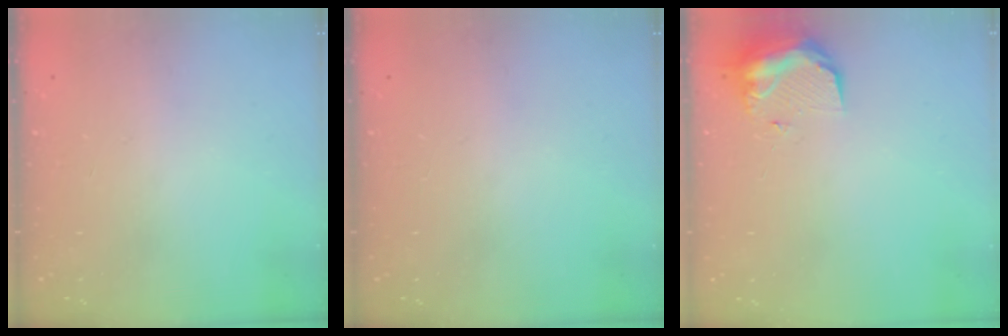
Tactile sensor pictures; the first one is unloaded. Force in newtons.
{"total": 0.0}
{"total": 9.7, "press": 9.6, "slide": 0.9}